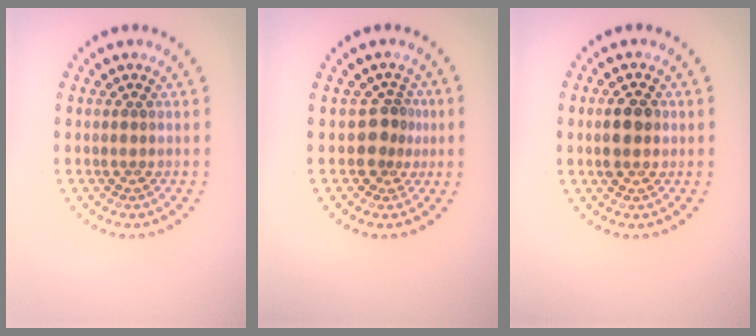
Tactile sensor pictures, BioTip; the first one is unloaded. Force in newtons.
{"total": 2.4, "press": 1.9, "slide": 1.5}
{"total": 2.9, "press": 2.9, "slide": 0.2}